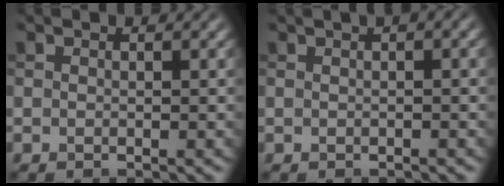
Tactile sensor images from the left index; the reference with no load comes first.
{"total": 2.8, "force": [1.2, 1.0, 2.4], "torque": [-0.017, 0.012, 0.006]}